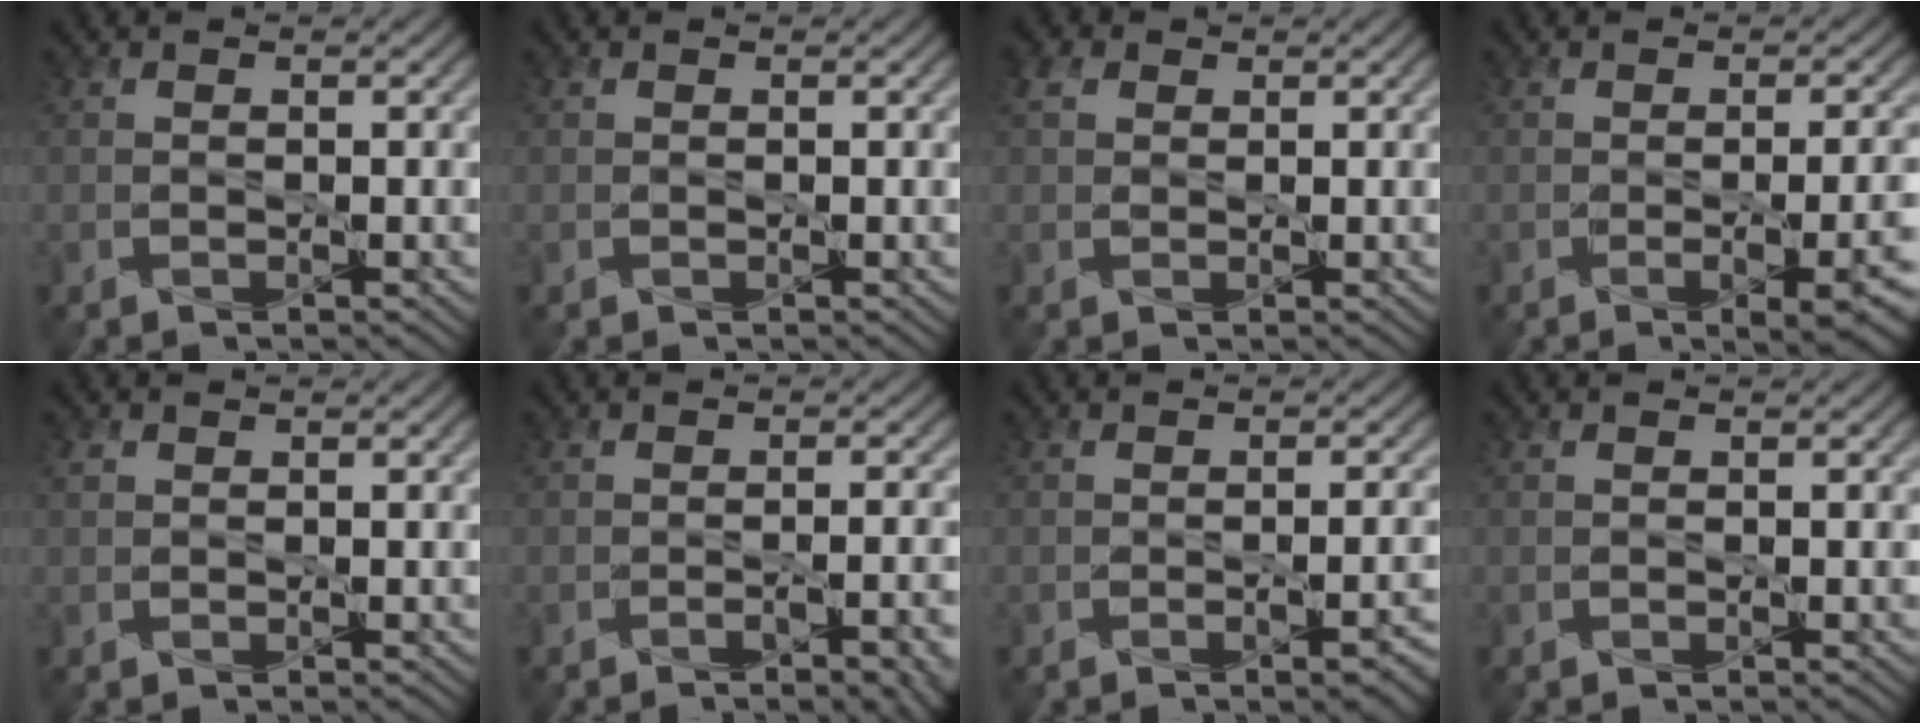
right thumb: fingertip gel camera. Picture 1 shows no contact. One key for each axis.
{"total": 0.0}
{"total": 2.5, "fx": 1.0, "fy": 1.8, "fz": 1.4, "tx": -0.038, "ty": 0.007, "tz": 0.016}
{"total": 7.1, "fx": -2.3, "fy": 2.6, "fz": 6.2, "tx": -0.075, "ty": -0.016, "tz": -0.011}
{"total": 0.5, "fx": 0.3, "fy": 0.4, "fz": 0.2, "tx": -0.005, "ty": 0.000, "tz": 0.008}
{"total": 4.3, "fx": -2.4, "fy": 1.0, "fz": 3.4, "tx": -0.039, "ty": -0.002, "tz": -0.027}
{"total": 3.5, "fx": -1.7, "fy": 1.0, "fz": 2.8, "tx": -0.038, "ty": -0.004, "tz": -0.016}
{"total": 0.0}